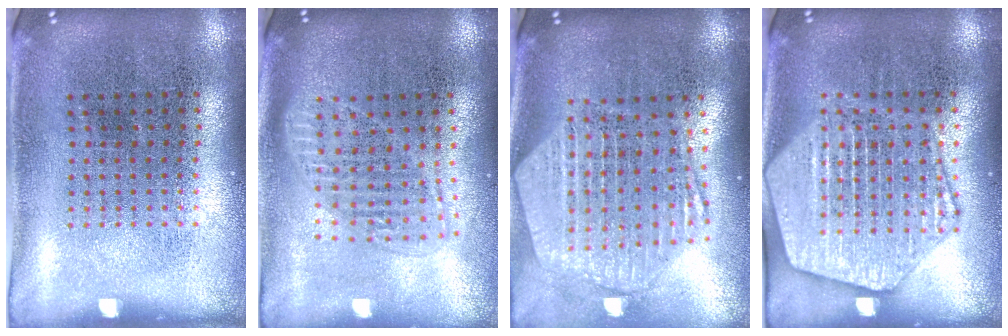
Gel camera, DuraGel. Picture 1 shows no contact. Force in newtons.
{"total": 1.7, "press": 1.4, "slide": 0.9}
{"total": 2.6, "press": 2.1, "slide": 1.5}
{"total": 3.8, "press": 3.7, "slide": 0.3}